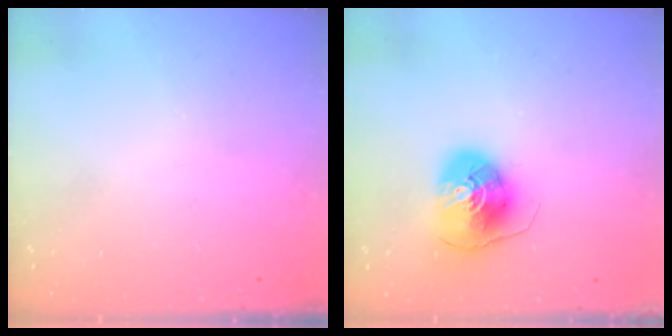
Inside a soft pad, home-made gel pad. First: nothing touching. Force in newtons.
{"total": 9.5, "press": 9.4, "slide": 1.3}